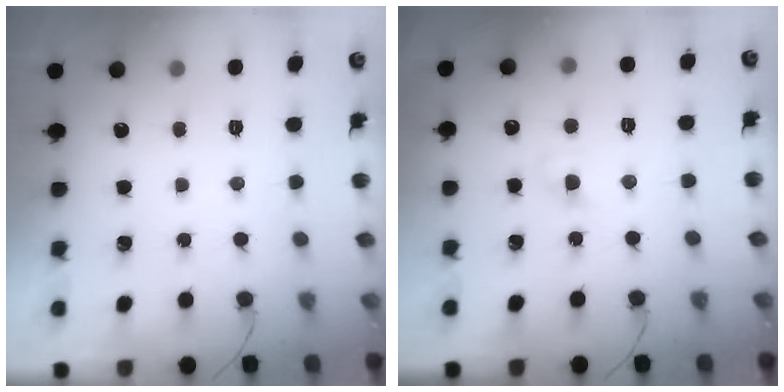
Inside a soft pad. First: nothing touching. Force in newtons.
{"total": 2.6, "press": 2.5, "slide": 0.8}